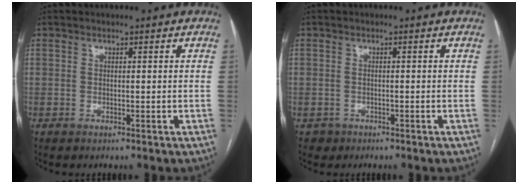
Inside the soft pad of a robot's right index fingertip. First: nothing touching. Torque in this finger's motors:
{"motor_torque": [-0.47, 0.03, -1.05, -0.21]}